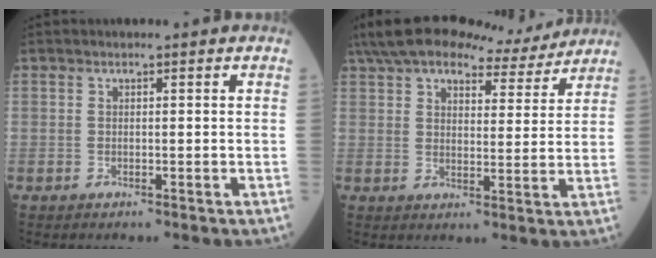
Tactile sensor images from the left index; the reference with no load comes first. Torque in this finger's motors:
{"motor_torque": [1.30, -0.83, 0.70, 0.16]}